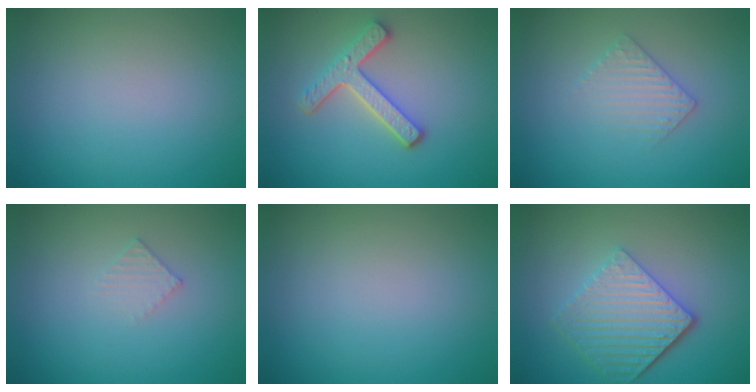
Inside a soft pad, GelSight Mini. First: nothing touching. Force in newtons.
{"total": 3.8, "press": 3.1, "slide": 2.1}
{"total": 2.2, "press": 2.2, "slide": 0.5}
{"total": 1.1, "press": 1.1, "slide": 0.0}
{"total": 0.0}
{"total": 5.5, "press": 4.2, "slide": 3.5}